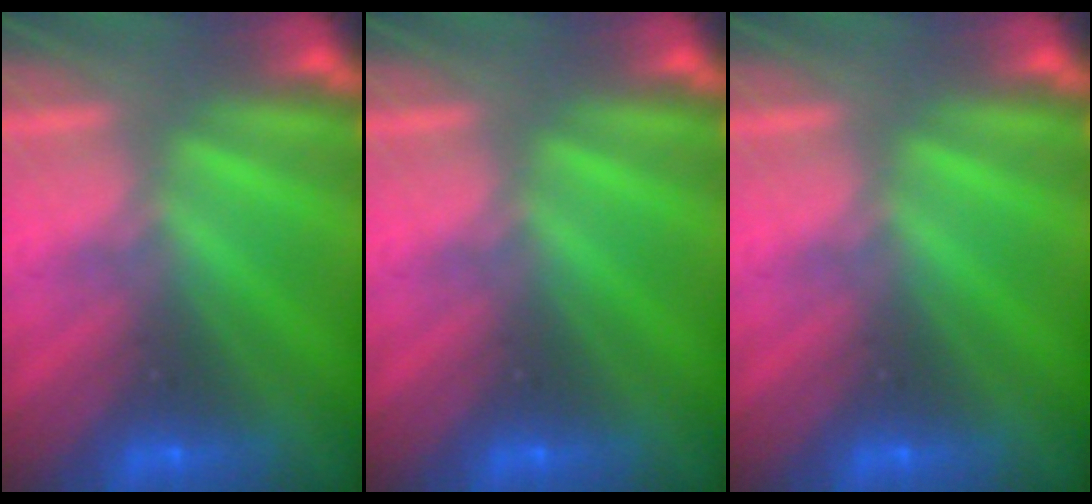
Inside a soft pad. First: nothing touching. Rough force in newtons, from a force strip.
{"total": 0.0}
{"total": 0.0}